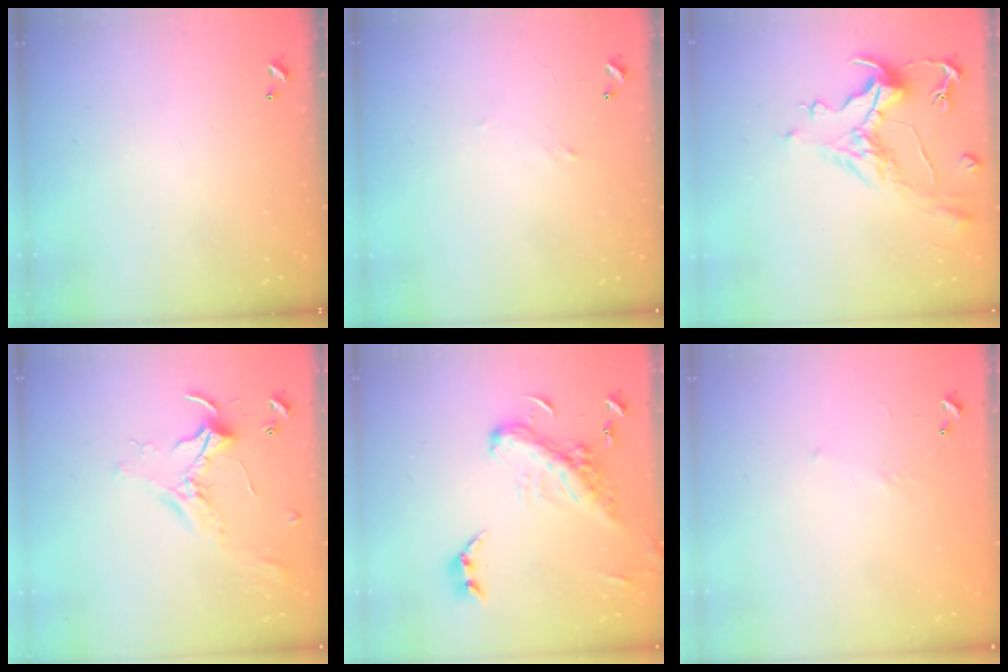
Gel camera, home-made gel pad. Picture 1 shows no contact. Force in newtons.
{"total": 2.4, "press": 2.4, "slide": 0.4}
{"total": 1.5, "press": 0.5, "slide": 1.5}
{"total": 2.5, "press": 2.5, "slide": 0.5}
{"total": 7.1, "press": 6.9, "slide": 1.4}
{"total": 5.2, "press": 5.1, "slide": 1.0}